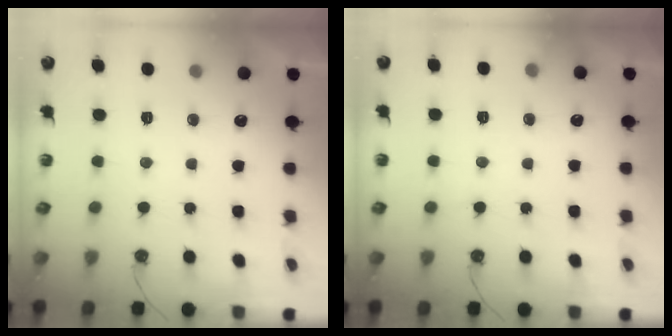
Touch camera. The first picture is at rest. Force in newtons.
{"total": 5.2, "press": 5.2, "slide": 0.3}